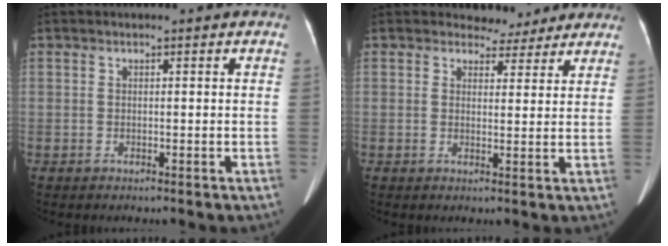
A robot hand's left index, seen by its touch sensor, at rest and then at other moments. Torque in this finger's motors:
{"motor_torque": [0.20, -0.26, -0.01, 0.00]}